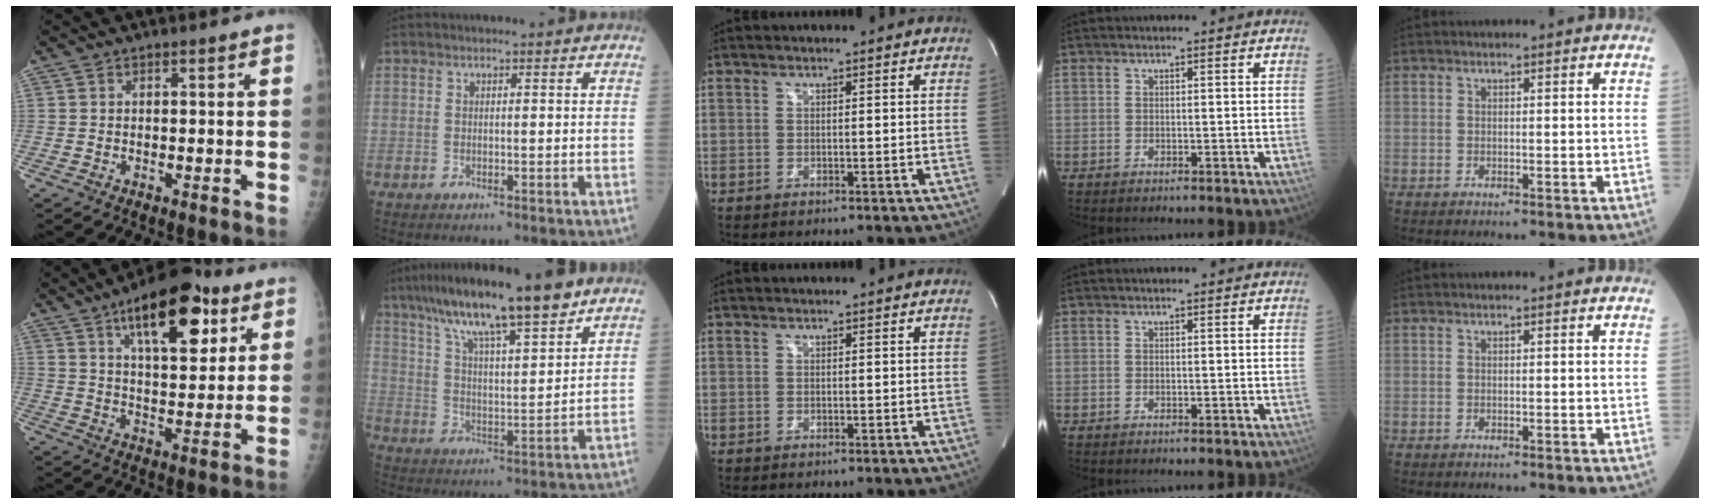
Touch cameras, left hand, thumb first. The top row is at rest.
{"thumb": {"total": 17.8, "force": [8.9, 7.7, 13.4], "torque": [-0.158, -0.026, 0.136]}, "index": {"total": 16.5, "force": [11.8, 1.7, 11.4], "torque": [-0.194, 0.023, 0.198]}}